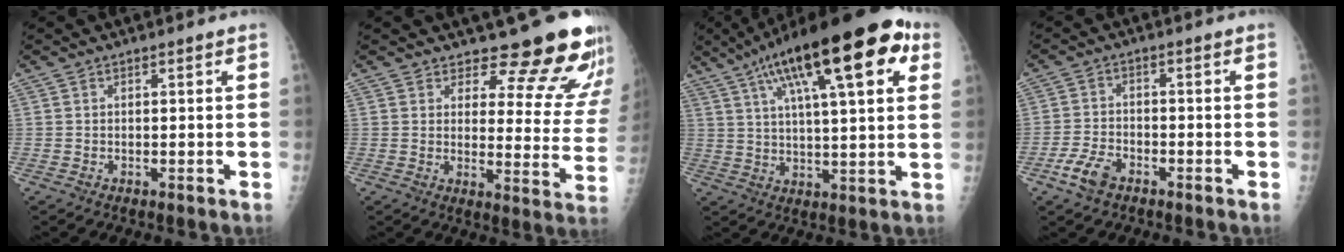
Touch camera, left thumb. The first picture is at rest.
{"total": 15.8, "force": [14.5, 4.4, 4.5], "torque": [-0.004, -0.145, 0.157]}
{"total": 25.0, "force": [11.4, 7.6, 20.9], "torque": [-0.312, 0.010, 0.173]}
{"total": 5.4, "force": [-3.4, 3.0, 2.8], "torque": [-0.060, 0.013, -0.066]}